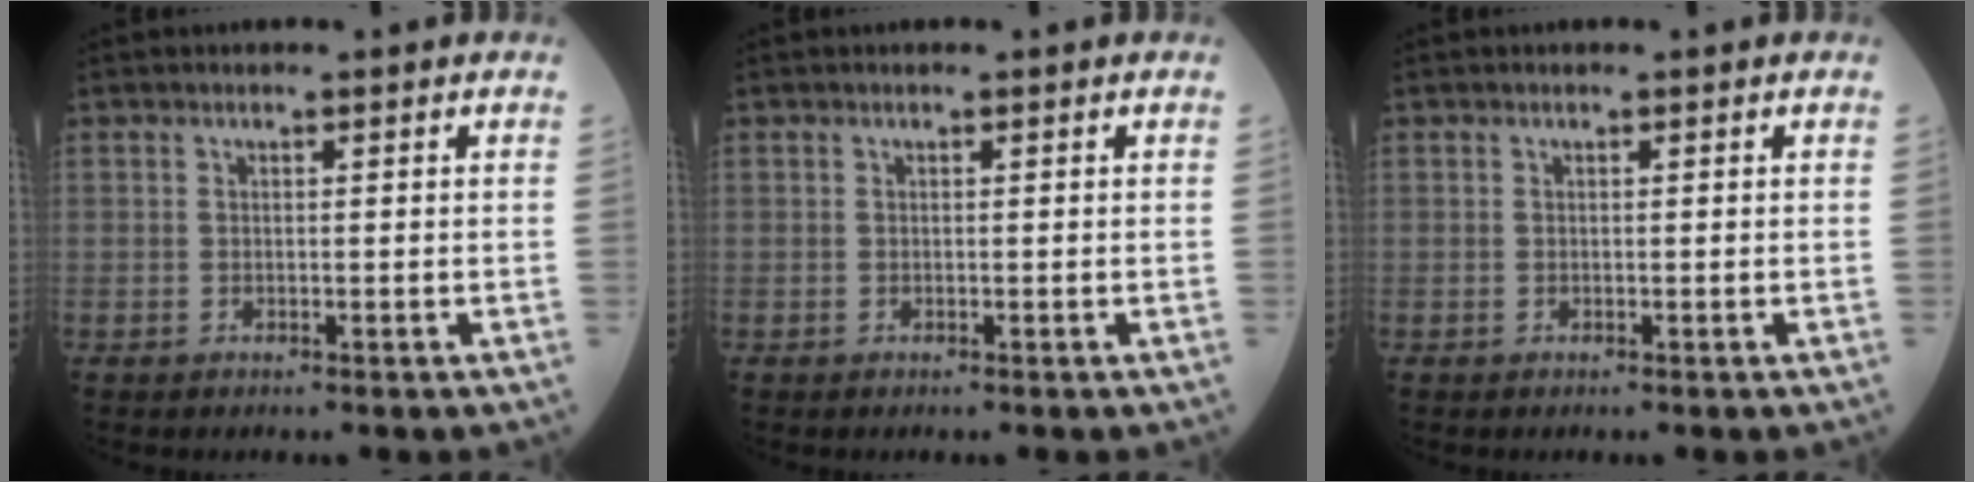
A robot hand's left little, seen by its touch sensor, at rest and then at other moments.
{"total": 0.0}
{"total": 0.0}